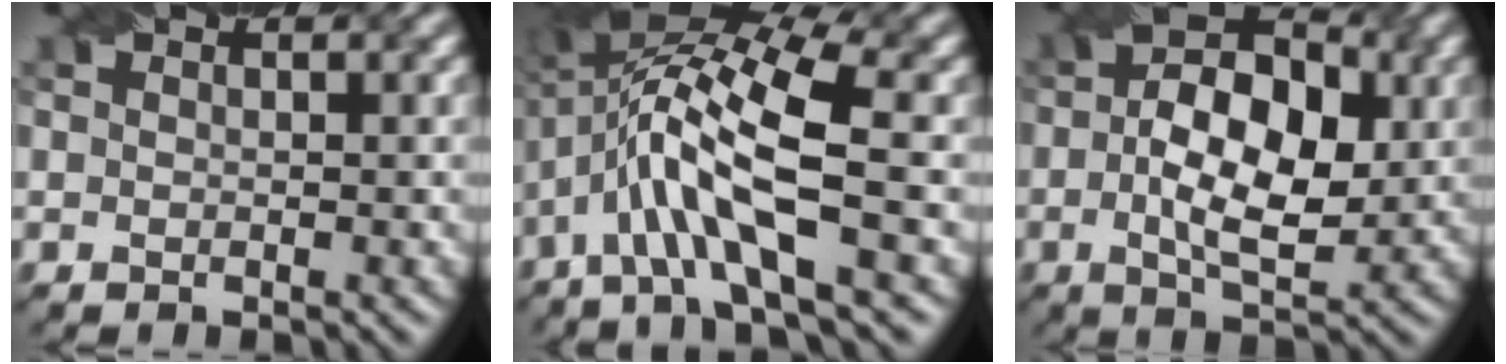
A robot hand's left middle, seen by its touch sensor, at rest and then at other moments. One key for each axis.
{"total": 10.2, "fx": -1.2, "fy": 3.1, "fz": 9.6, "tx": -0.184, "ty": 0.017, "tz": -0.032}
{"total": 8.7, "fx": 0.3, "fy": 4.8, "fz": 7.3, "tx": -0.128, "ty": 0.008, "tz": -0.002}